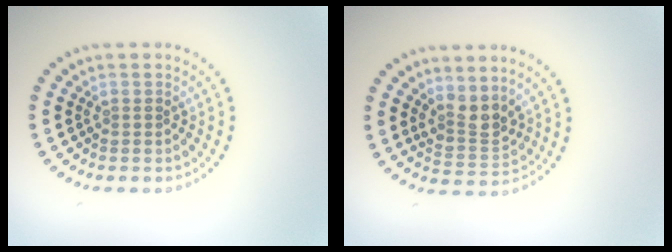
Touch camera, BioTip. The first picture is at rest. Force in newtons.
{"total": 2.6, "press": 2.0, "slide": 1.6}